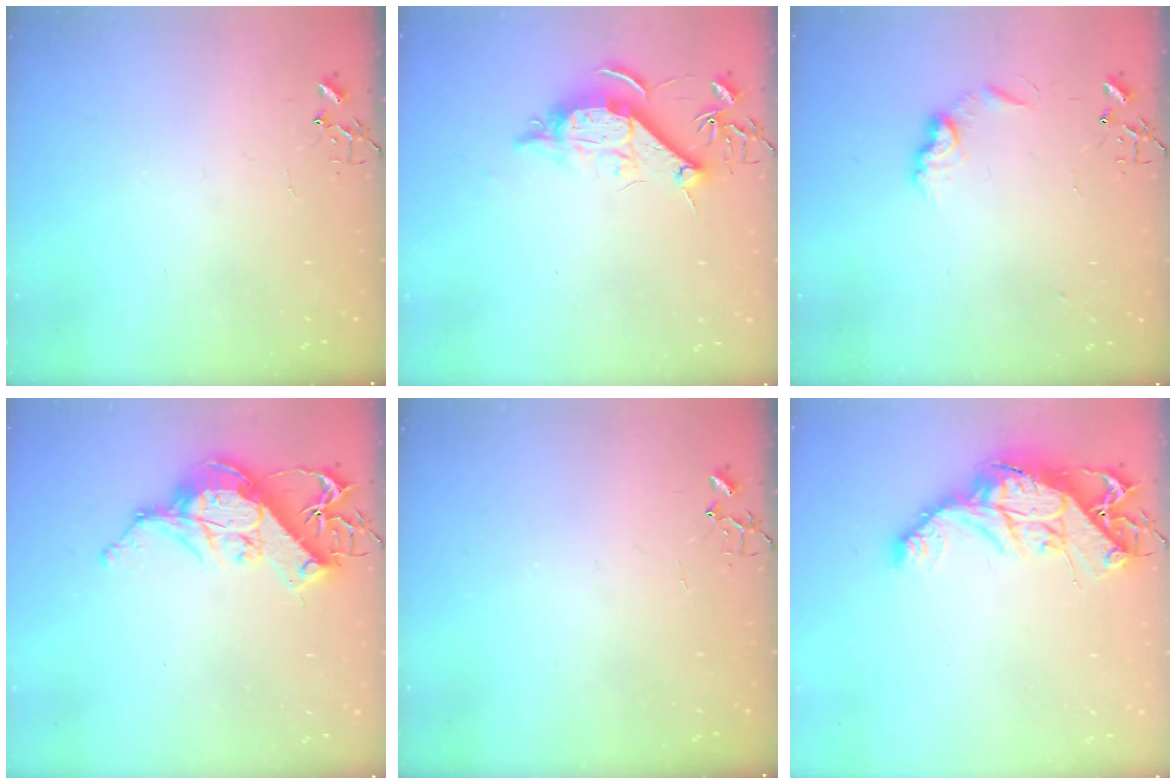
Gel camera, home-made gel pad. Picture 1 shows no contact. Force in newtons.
{"total": 12.0, "press": 12.0, "slide": 0.6}
{"total": 8.4, "press": 8.4, "slide": 0.3}
{"total": 15.3, "press": 15.1, "slide": 2.1}
{"total": 0.0}
{"total": 16.1, "press": 16.0, "slide": 1.6}